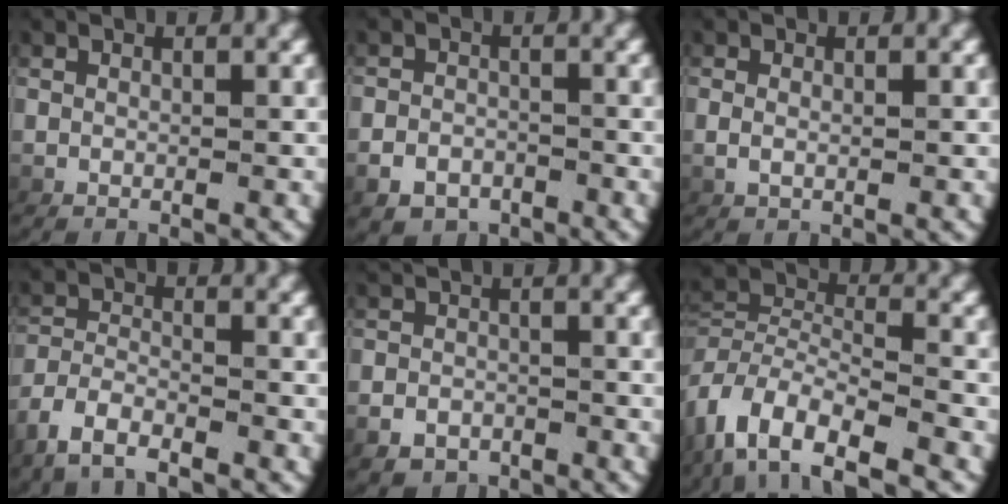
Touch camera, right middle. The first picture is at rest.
{"total": 3.6, "force": [-2.5, 2.5, 0.6], "torque": [-0.002, -0.011, -0.040]}
{"total": 0.8, "force": [0.1, 0.2, 0.8], "torque": [-0.025, -0.008, 0.011]}
{"total": 3.1, "force": [-2.5, 1.2, 1.4], "torque": [-0.046, -0.008, -0.039]}
{"total": 2.5, "force": [-1.8, 1.7, 0.3], "torque": [-0.002, -0.009, -0.027]}
{"total": 6.0, "force": [-2.7, 3.9, 3.8], "torque": [-0.097, -0.018, -0.043]}